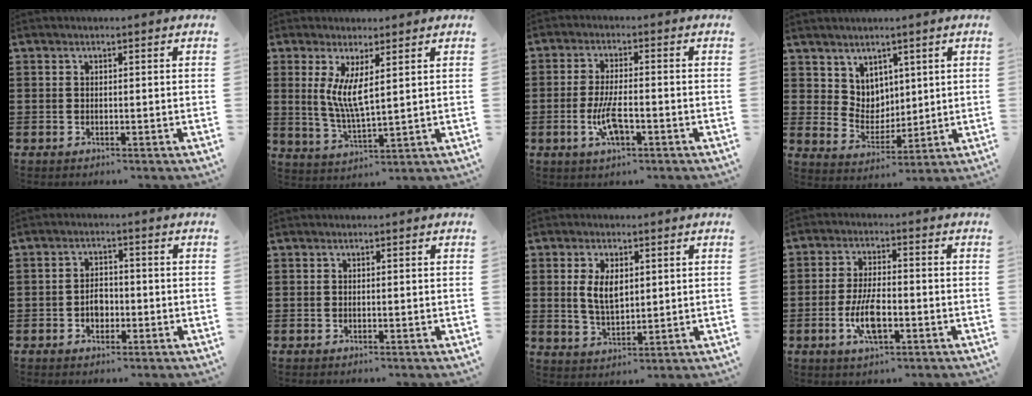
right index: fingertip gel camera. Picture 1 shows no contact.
{"total": 5.9, "force": [1.9, 1.3, 5.4], "torque": [-0.111, -0.003, 0.034]}
{"total": 6.2, "force": [-1.9, 1.9, 5.5], "torque": [-0.126, -0.009, -0.041]}
{"total": 5.3, "force": [3.6, 3.8, 0.3], "torque": [-0.030, -0.005, 0.070]}
{"total": 2.9, "force": [-0.8, 2.0, 2.0], "torque": [-0.032, -0.001, -0.018]}
{"total": 0.0}
{"total": 5.4, "force": [1.0, 2.9, 4.4], "torque": [-0.084, 0.007, 0.015]}
{"total": 6.9, "force": [-2.1, 2.7, 6.0], "torque": [-0.133, -0.005, -0.043]}